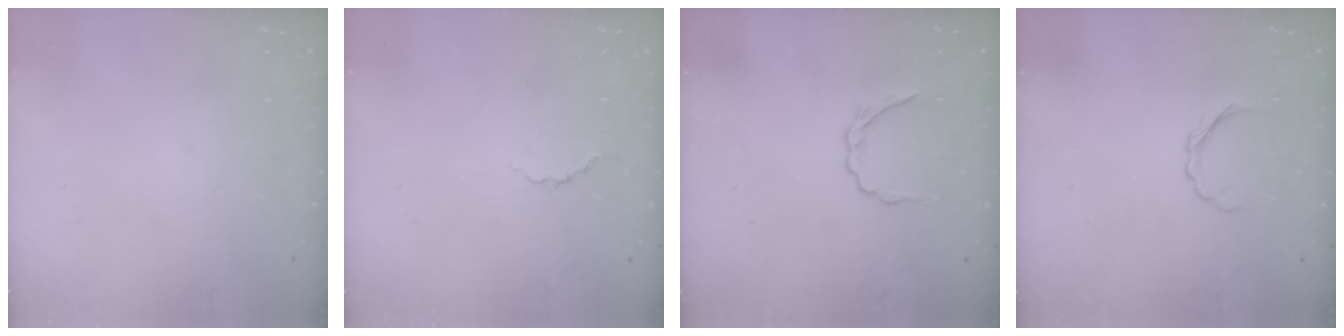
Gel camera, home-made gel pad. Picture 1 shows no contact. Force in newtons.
{"total": 2.2, "press": 2.0, "slide": 0.8}
{"total": 2.7, "press": 2.6, "slide": 0.8}
{"total": 2.9, "press": 2.8, "slide": 0.9}